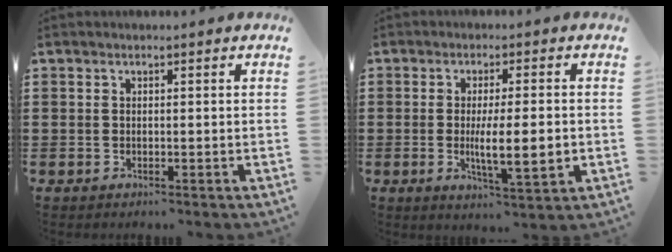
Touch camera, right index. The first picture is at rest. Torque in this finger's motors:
{"motor_torque": [1.85, -0.26, 0.77, 0.21]}